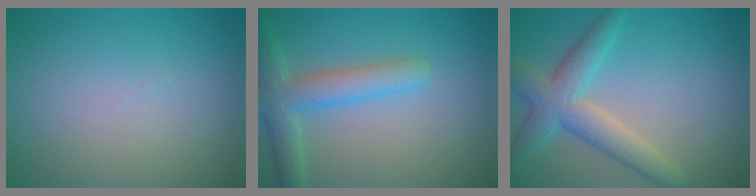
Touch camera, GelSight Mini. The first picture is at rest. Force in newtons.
{"total": 4.7, "press": 4.7, "slide": 0.3}
{"total": 5.0, "press": 5.0, "slide": 0.2}